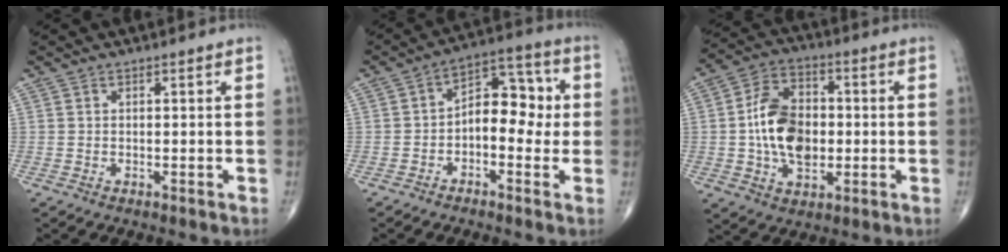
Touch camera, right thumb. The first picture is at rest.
{"total": 10.0, "force": [-0.8, 6.1, 7.9], "torque": [-0.073, 0.039, -0.026]}
{"total": 13.6, "force": [-0.6, 9.0, 10.2], "torque": [-0.158, 0.018, -0.013]}